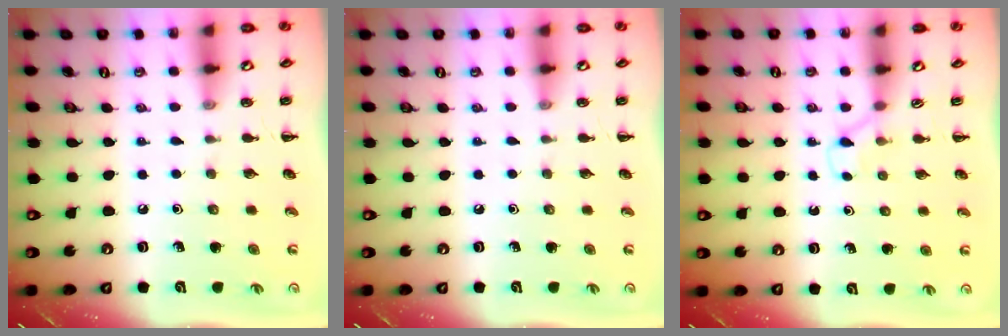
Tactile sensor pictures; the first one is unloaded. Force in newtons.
{"total": 0.0}
{"total": 2.9, "press": 2.7, "slide": 1.0}